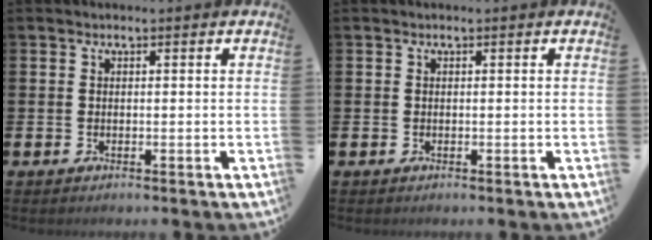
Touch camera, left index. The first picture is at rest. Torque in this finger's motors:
{"motor_torque": [0.23, 0.17, 0.00, 0.00]}